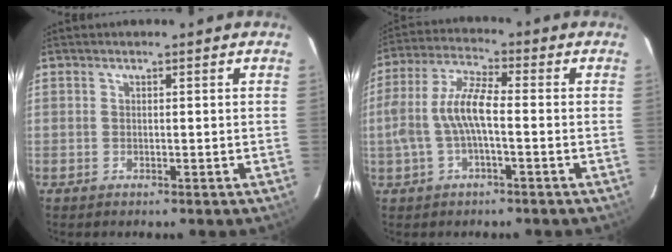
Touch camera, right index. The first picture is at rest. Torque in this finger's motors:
{"motor_torque": [0.55, -0.33, 0.68, 0.19]}